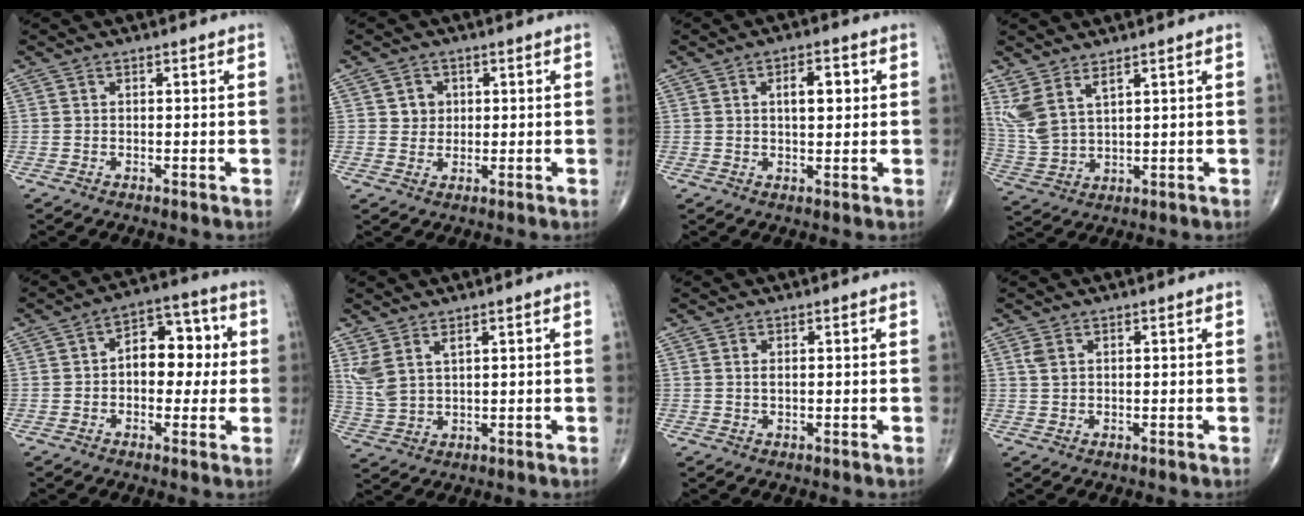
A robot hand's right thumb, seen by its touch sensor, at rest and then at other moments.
{"total": 3.4, "force": [0.9, 3.1, 1.1], "torque": [0.002, -0.001, 0.013]}
{"total": 5.4, "force": [1.3, 2.5, 4.6], "torque": [-0.058, 0.000, 0.019]}
{"total": 7.6, "force": [4.6, 2.9, 5.4], "torque": [-0.122, -0.022, 0.107]}
{"total": 10.6, "force": [0.7, 6.8, 8.1], "torque": [-0.075, 0.028, 0.003]}
{"total": 5.5, "force": [3.0, 2.3, 4.0], "torque": [-0.096, -0.013, 0.073]}
{"total": 0.9, "force": [0.3, 0.3, 0.7], "torque": [-0.015, 0.000, 0.007]}
{"total": 1.7, "force": [0.8, 0.9, 1.2], "torque": [-0.028, 0.007, 0.024]}